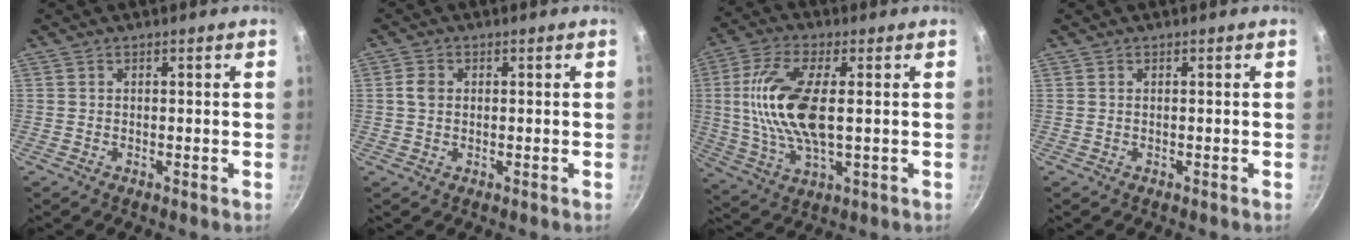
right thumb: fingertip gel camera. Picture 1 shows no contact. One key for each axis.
{"total": 2.5, "fx": 0.3, "fy": 2.0, "fz": 1.5, "tx": -0.026, "ty": 0.003, "tz": 0.003}
{"total": 15.7, "fx": 1.3, "fy": 6.5, "fz": 14.2, "tx": -0.300, "ty": -0.002, "tz": 0.028}
{"total": 0.0}